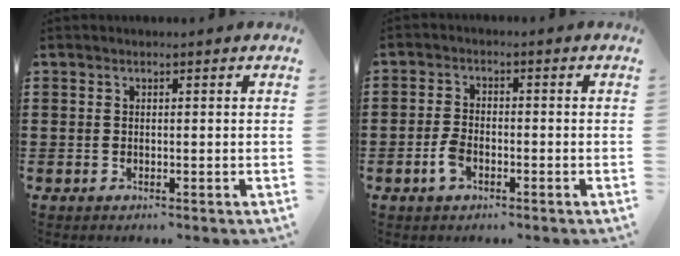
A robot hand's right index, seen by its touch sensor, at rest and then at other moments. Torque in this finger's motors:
{"motor_torque": [1.11, 0.32, 0.44, 0.10]}